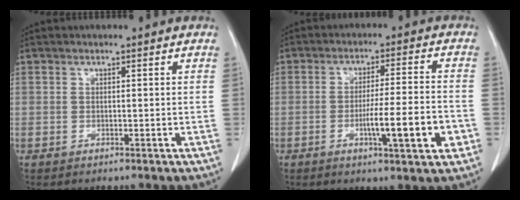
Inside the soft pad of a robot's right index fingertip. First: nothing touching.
{"total": 9.4, "force": [-3.1, 0.6, 8.9], "torque": [-0.140, -0.003, -0.046]}